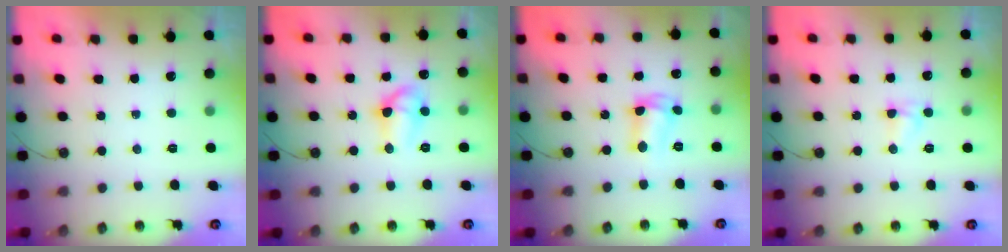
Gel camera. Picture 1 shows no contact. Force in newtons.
{"total": 9.4, "press": 9.3, "slide": 1.0}
{"total": 5.3, "press": 5.3, "slide": 0.1}
{"total": 4.8, "press": 4.8, "slide": 0.5}